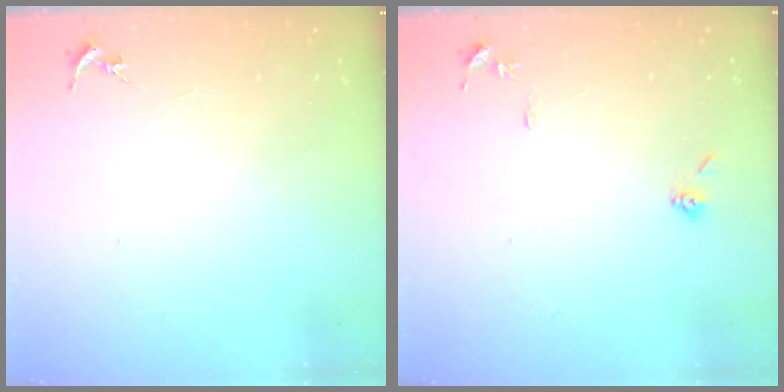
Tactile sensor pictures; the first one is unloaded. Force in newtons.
{"total": 7.2, "press": 7.2, "slide": 0.8}